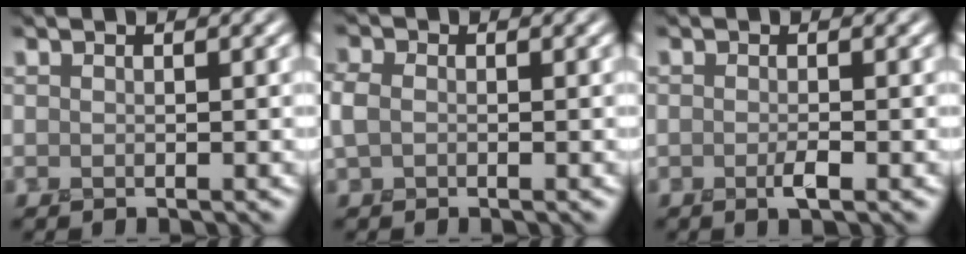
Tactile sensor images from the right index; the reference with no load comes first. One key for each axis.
{"total": 1.0, "fx": 0.1, "fy": 1.0, "fz": 0.4, "tx": -0.014, "ty": 0.008, "tz": -0.004}
{"total": 0.7, "fx": -0.4, "fy": 0.0, "fz": 0.6, "tx": -0.015, "ty": -0.001, "tz": -0.008}